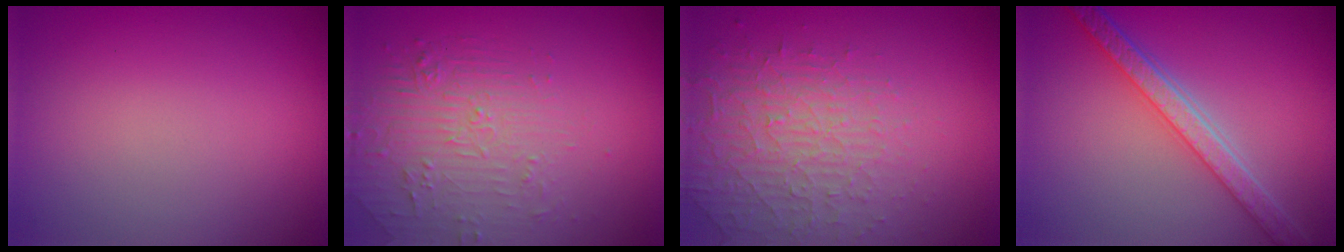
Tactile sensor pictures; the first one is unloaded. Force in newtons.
{"total": 2.1, "press": 1.5, "slide": 1.5}
{"total": 4.5, "press": 3.1, "slide": 3.3}
{"total": 5.0, "press": 4.2, "slide": 2.6}